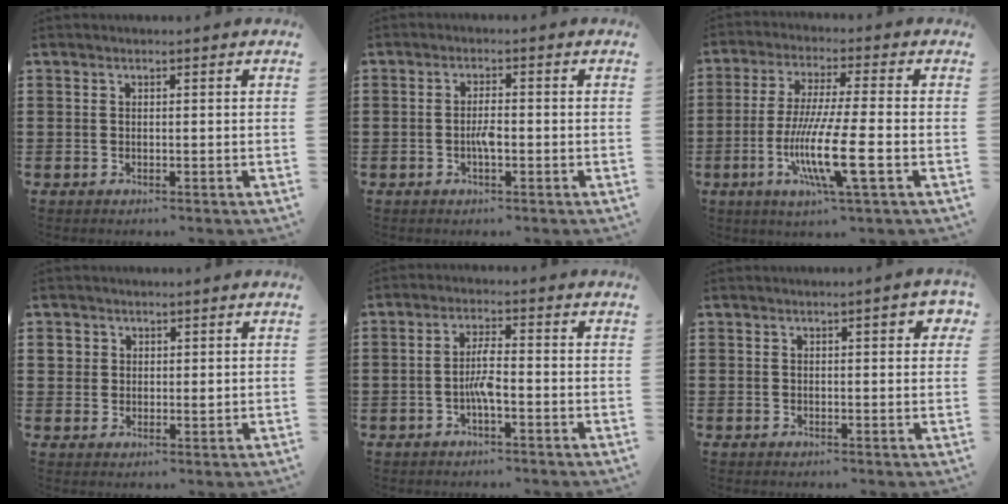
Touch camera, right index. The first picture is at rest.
{"total": 2.6, "force": [-0.7, 0.7, 2.4], "torque": [-0.052, 0.001, -0.016]}
{"total": 12.2, "force": [-3.8, 1.2, 11.5], "torque": [-0.240, -0.020, -0.077]}
{"total": 2.2, "force": [1.1, 1.8, 0.7], "torque": [-0.021, 0.009, 0.020]}
{"total": 4.2, "force": [-1.3, 0.8, 3.9], "torque": [-0.084, 0.000, -0.029]}
{"total": 2.4, "force": [0.7, 0.6, 2.2], "torque": [-0.028, 0.000, 0.007]}